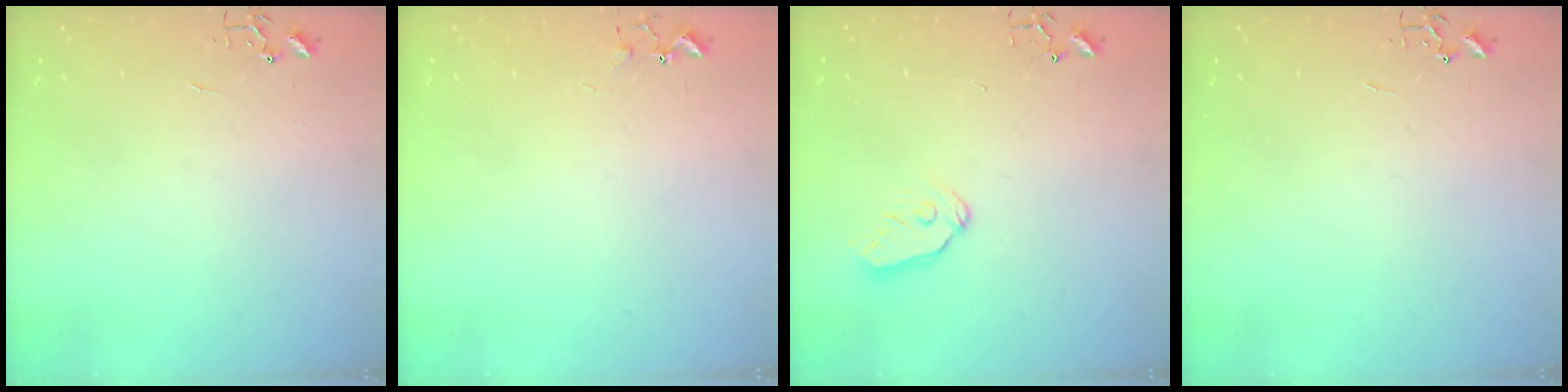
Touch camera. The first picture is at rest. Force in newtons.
{"total": 5.8, "press": 5.7, "slide": 0.7}
{"total": 7.7, "press": 7.7, "slide": 0.4}
{"total": 0.0}